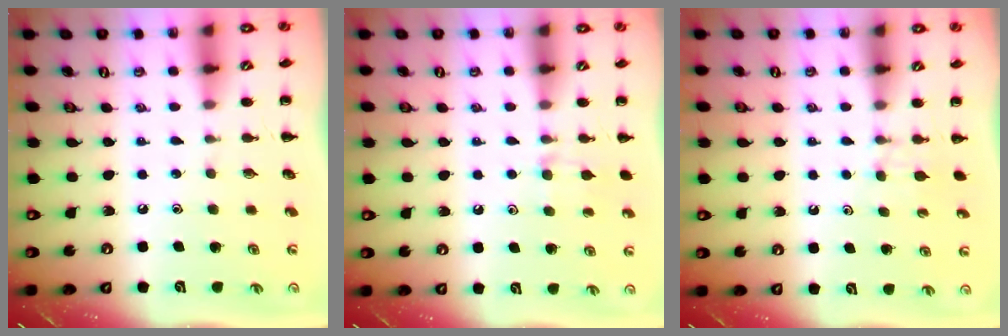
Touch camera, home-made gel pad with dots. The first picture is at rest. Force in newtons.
{"total": 7.0, "press": 6.7, "slide": 2.2}
{"total": 4.2, "press": 3.9, "slide": 1.4}